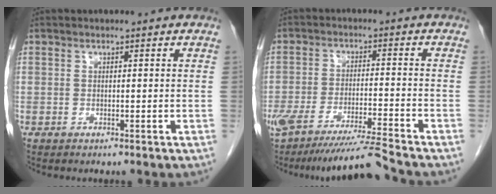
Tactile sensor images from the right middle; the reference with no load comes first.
{"total": 10.7, "force": [-9.5, -1.8, 4.4], "torque": [-0.070, -0.012, -0.161]}